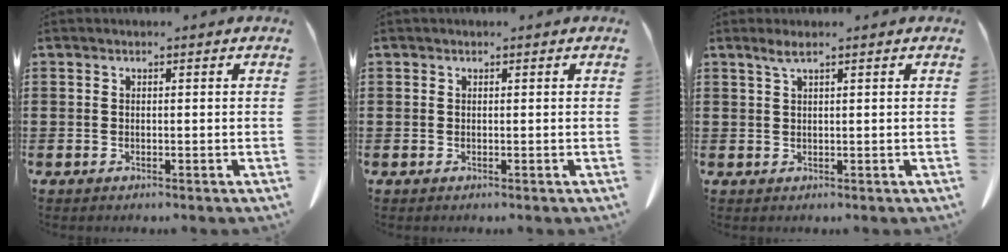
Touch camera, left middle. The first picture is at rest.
{"total": 0.0}
{"total": 1.7, "force": [1.1, 0.0, 1.3], "torque": [-0.027, 0.001, 0.020]}